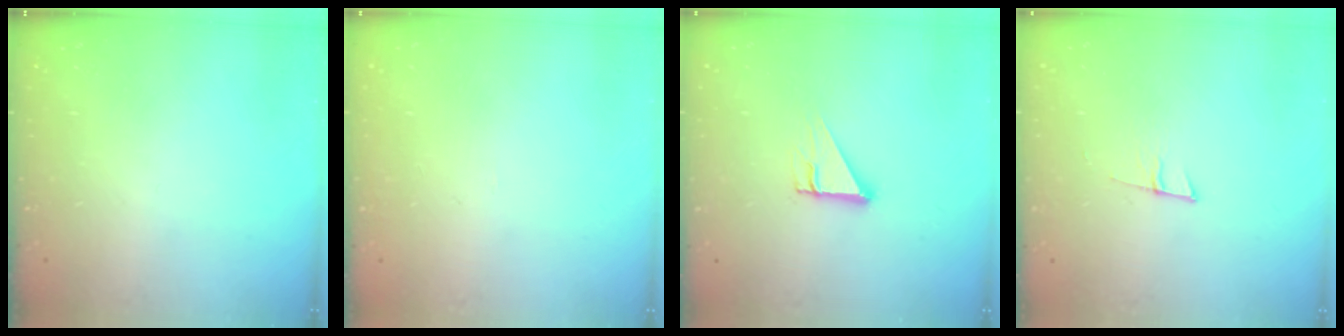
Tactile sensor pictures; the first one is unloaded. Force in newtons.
{"total": 2.7, "press": 2.7, "slide": 0.3}
{"total": 4.3, "press": 4.3, "slide": 0.4}
{"total": 5.6, "press": 5.0, "slide": 2.6}